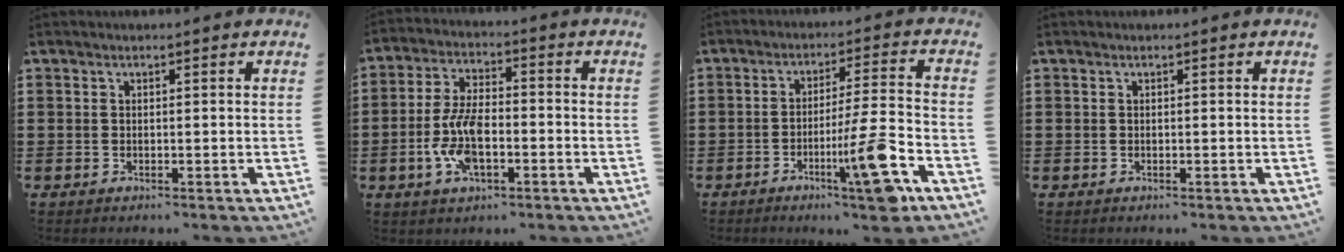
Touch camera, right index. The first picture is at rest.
{"total": 8.8, "force": [-2.4, 4.1, 7.4], "torque": [-0.173, -0.002, -0.052]}
{"total": 11.5, "force": [-5.4, 0.3, 10.2], "torque": [-0.175, -0.004, -0.093]}
{"total": 0.0}